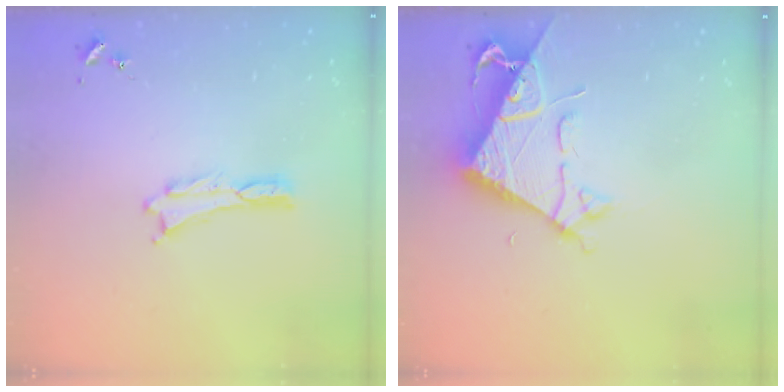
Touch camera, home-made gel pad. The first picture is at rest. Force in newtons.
{"total": 7.3, "press": 7.3, "slide": 0.6}